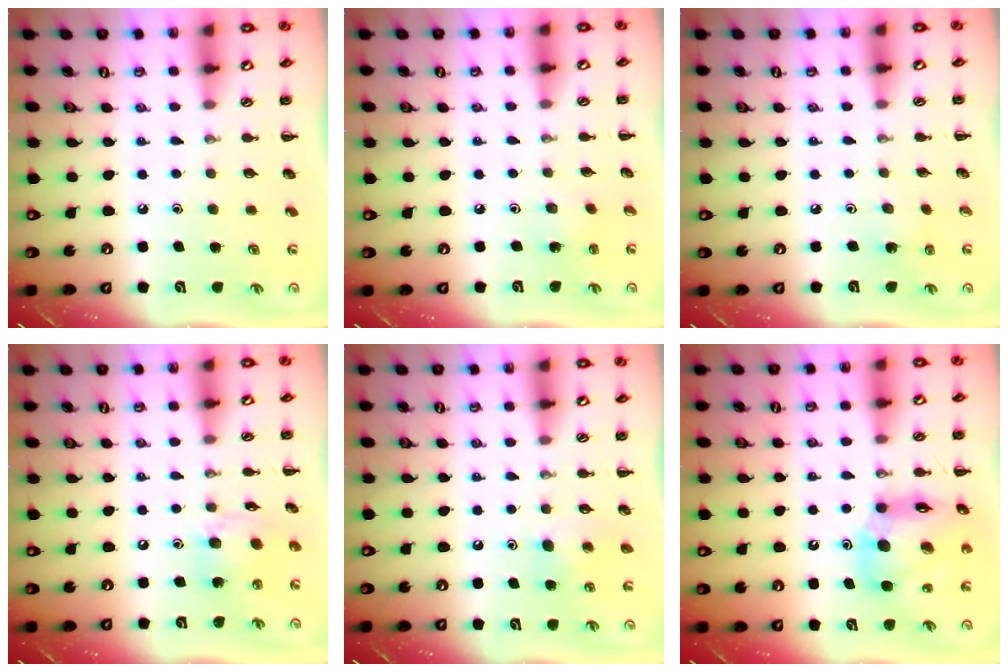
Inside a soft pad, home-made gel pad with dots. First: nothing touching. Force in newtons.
{"total": 2.1, "press": 2.0, "slide": 0.8}
{"total": 1.9, "press": 1.9, "slide": 0.4}
{"total": 10.3, "press": 10.2, "slide": 1.1}
{"total": 5.8, "press": 5.6, "slide": 1.5}
{"total": 14.8, "press": 14.1, "slide": 4.4}